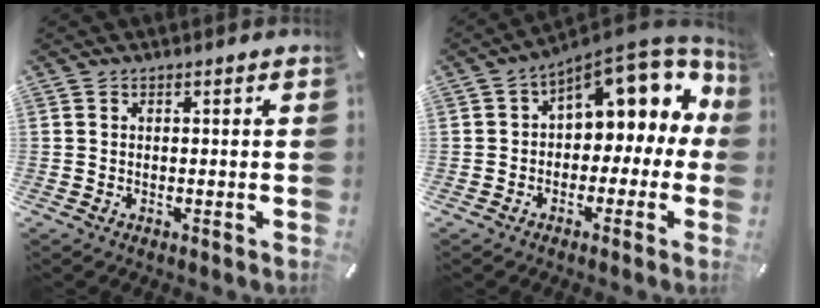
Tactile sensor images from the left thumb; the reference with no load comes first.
{"total": 10.8, "force": [5.5, 6.3, 6.9], "torque": [-0.090, -0.044, 0.096]}